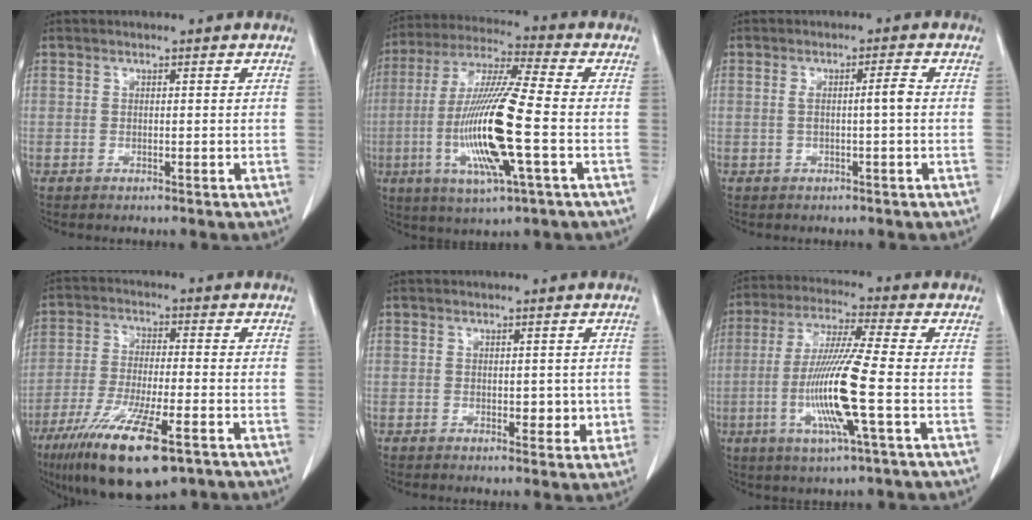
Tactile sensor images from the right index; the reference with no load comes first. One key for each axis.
{"total": 16.7, "fx": -3.5, "fy": 0.9, "fz": 16.3, "tx": -0.335, "ty": -0.013, "tz": -0.069}
{"total": 2.8, "fx": -0.1, "fy": -0.2, "fz": 2.8, "tx": -0.049, "ty": 0.005, "tz": 0.000}
{"total": 16.0, "fx": -9.7, "fy": 2.9, "fz": 12.3, "tx": -0.225, "ty": -0.039, "tz": -0.164}
{"total": 3.4, "fx": -0.3, "fy": 2.0, "fz": 2.7, "tx": -0.022, "ty": -0.002, "tz": 0.003}
{"total": 12.9, "fx": -2.9, "fy": -0.4, "fz": 12.6, "tx": -0.256, "ty": -0.015, "tz": -0.062}